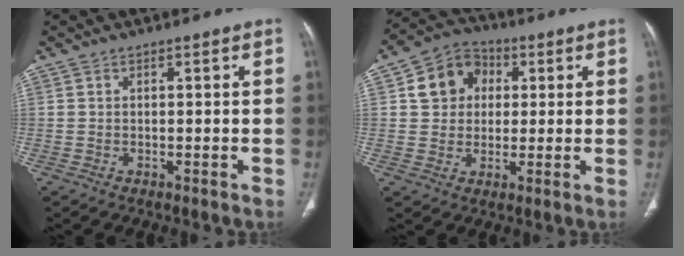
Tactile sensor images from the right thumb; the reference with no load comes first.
{"total": 9.8, "force": [2.2, 8.5, 4.4], "torque": [-0.042, 0.008, 0.028]}